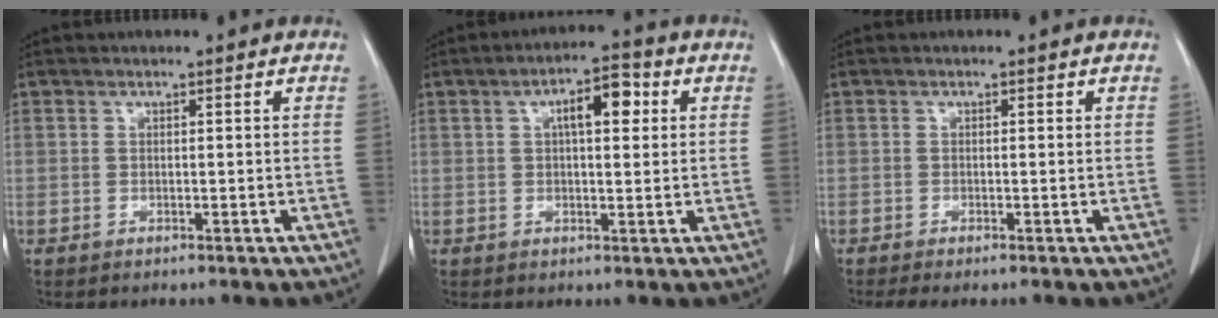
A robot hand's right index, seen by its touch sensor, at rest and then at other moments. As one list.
[{"total": 6.3, "force": [1.8, 2.1, 5.6], "torque": [-0.090, 0.017, 0.026]}, {"total": 1.5, "force": [-0.9, 0.2, 1.2], "torque": [-0.021, -0.003, -0.017]}]